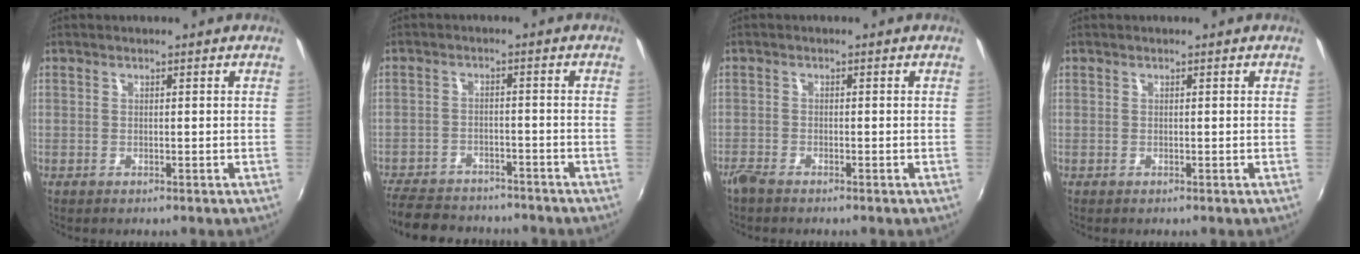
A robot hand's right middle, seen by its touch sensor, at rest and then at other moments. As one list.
[{"total": 14.5, "force": [-12.3, 5.6, 5.3], "torque": [-0.137, -0.003, -0.184]}, {"total": 2.2, "force": [-2.0, 0.5, 0.8], "torque": [-0.024, -0.007, -0.041]}, {"total": 0.0}]